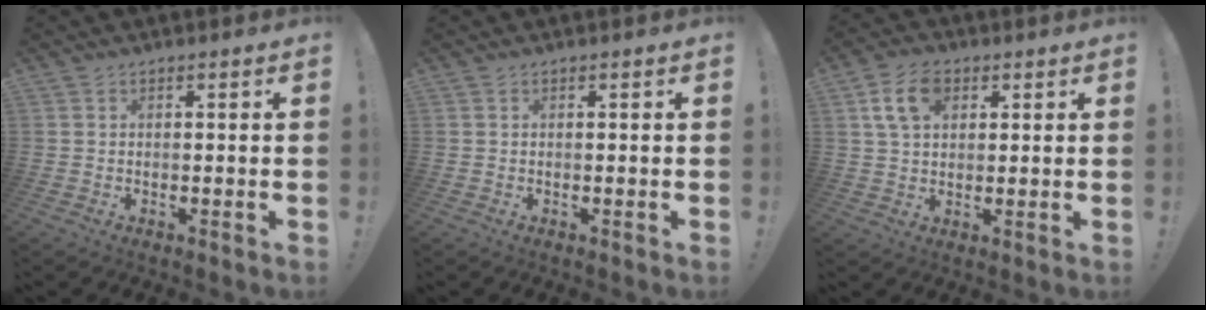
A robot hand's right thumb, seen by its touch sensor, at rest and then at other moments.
{"total": 0.0}
{"total": 9.3, "force": [3.3, 6.2, 6.1], "torque": [-0.109, 0.006, 0.064]}